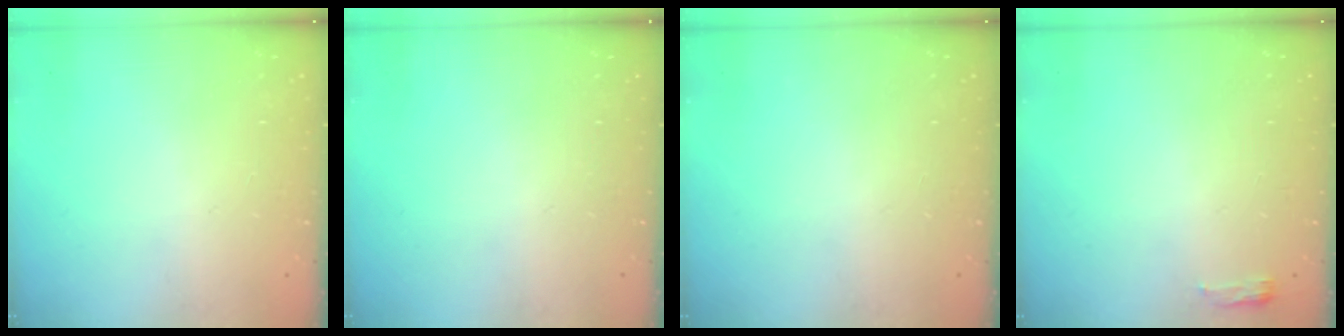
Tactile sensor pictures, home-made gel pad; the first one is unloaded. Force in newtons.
{"total": 0.0}
{"total": 0.0}
{"total": 3.3, "press": 3.2, "slide": 1.0}